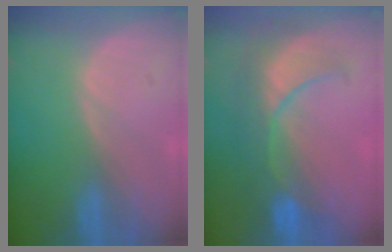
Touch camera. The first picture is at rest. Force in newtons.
{"total": 8.2, "press": 8.2, "slide": 0.8}